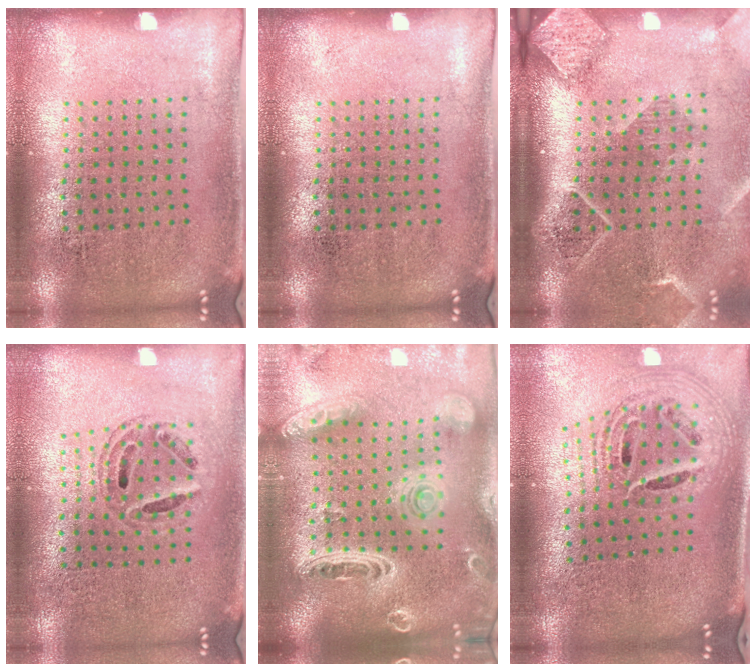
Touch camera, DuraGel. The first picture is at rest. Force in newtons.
{"total": 0.0}
{"total": 2.7, "press": 2.1, "slide": 1.7}
{"total": 0.7, "press": 0.7, "slide": 0.2}
{"total": 3.7, "press": 2.9, "slide": 2.3}
{"total": 1.9, "press": 1.4, "slide": 1.2}